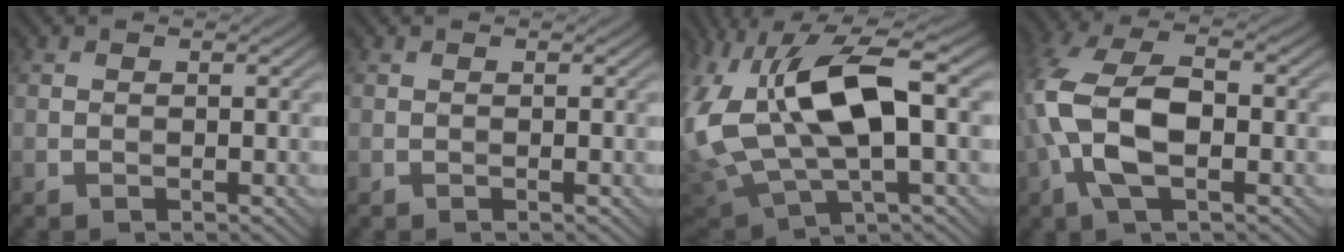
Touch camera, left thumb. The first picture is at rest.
{"total": 0.0}
{"total": 15.8, "force": [1.4, 8.2, 13.5], "torque": [-0.317, -0.006, 0.026]}
{"total": 10.9, "force": [-1.8, 5.4, 9.3], "torque": [-0.221, 0.008, -0.040]}